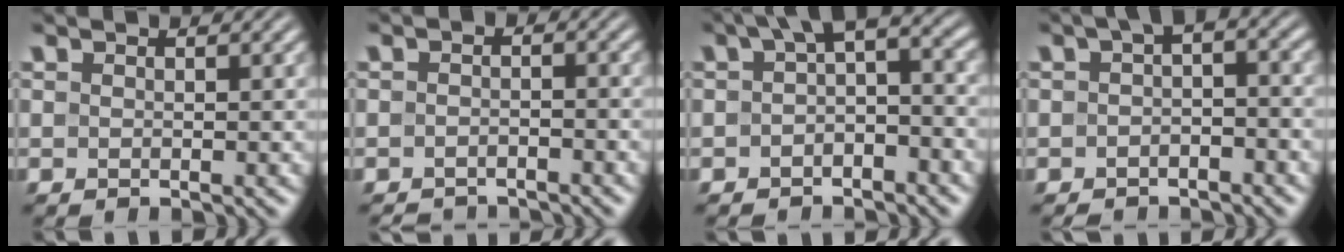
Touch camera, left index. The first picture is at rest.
{"total": 2.6, "force": [-2.4, 0.9, 0.8], "torque": [-0.007, -0.002, -0.041]}
{"total": 4.3, "force": [-0.2, 2.2, 3.7], "torque": [-0.041, 0.015, -0.016]}
{"total": 3.1, "force": [-1.1, 1.6, 2.4], "torque": [-0.029, 0.009, -0.026]}